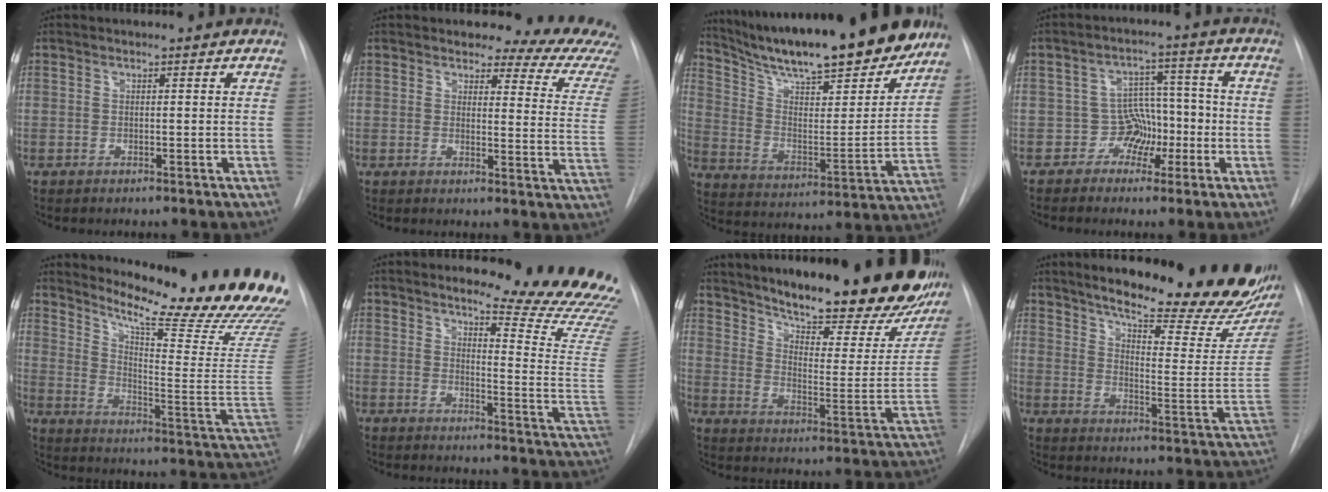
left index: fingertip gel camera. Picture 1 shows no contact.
{"total": 12.1, "force": [11.4, 2.3, 3.5], "torque": [-0.019, -0.075, 0.099]}
{"total": 24.2, "force": [20.8, 3.4, 12.0], "torque": [-0.202, -0.029, 0.311]}
{"total": 5.5, "force": [-2.2, 4.8, 1.7], "torque": [-0.011, 0.027, -0.035]}
{"total": 26.8, "force": [23.4, 0.2, 13.1], "torque": [-0.206, -0.133, 0.297]}
{"total": 17.8, "force": [16.5, -0.2, 6.7], "torque": [-0.085, -0.148, 0.180]}
{"total": 30.7, "force": [24.4, 6.5, 17.5], "torque": [-0.254, -0.063, 0.319]}
{"total": 26.5, "force": [21.6, 4.9, 14.5], "torque": [-0.208, -0.067, 0.272]}